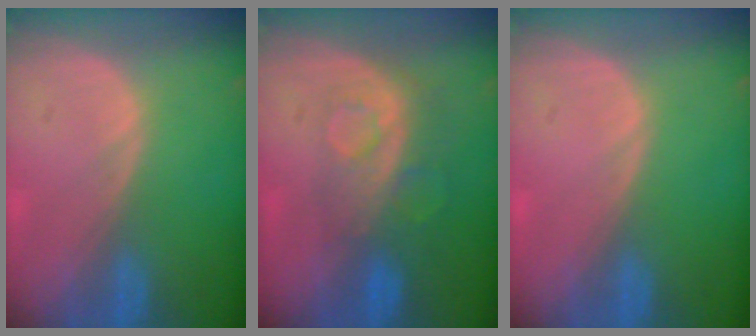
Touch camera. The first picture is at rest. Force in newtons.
{"total": 8.5, "press": 7.1, "slide": 4.7}
{"total": 0.0}